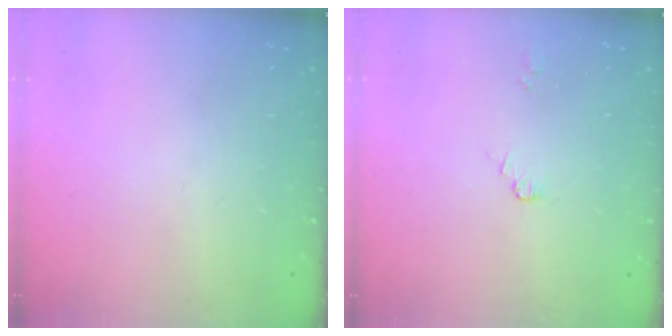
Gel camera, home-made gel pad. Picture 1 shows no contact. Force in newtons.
{"total": 0.9, "press": 0.8, "slide": 0.2}